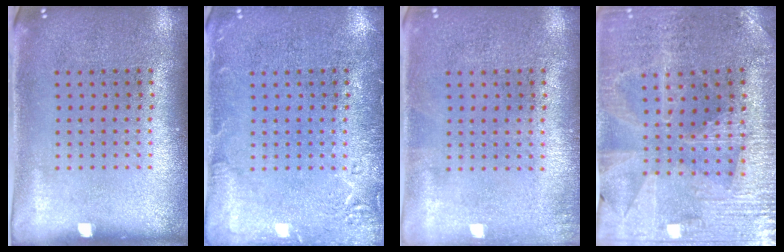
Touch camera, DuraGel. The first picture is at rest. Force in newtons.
{"total": 2.2, "press": 2.2, "slide": 0.4}
{"total": 0.7, "press": 0.7, "slide": 0.1}
{"total": 2.3, "press": 2.3, "slide": 0.5}